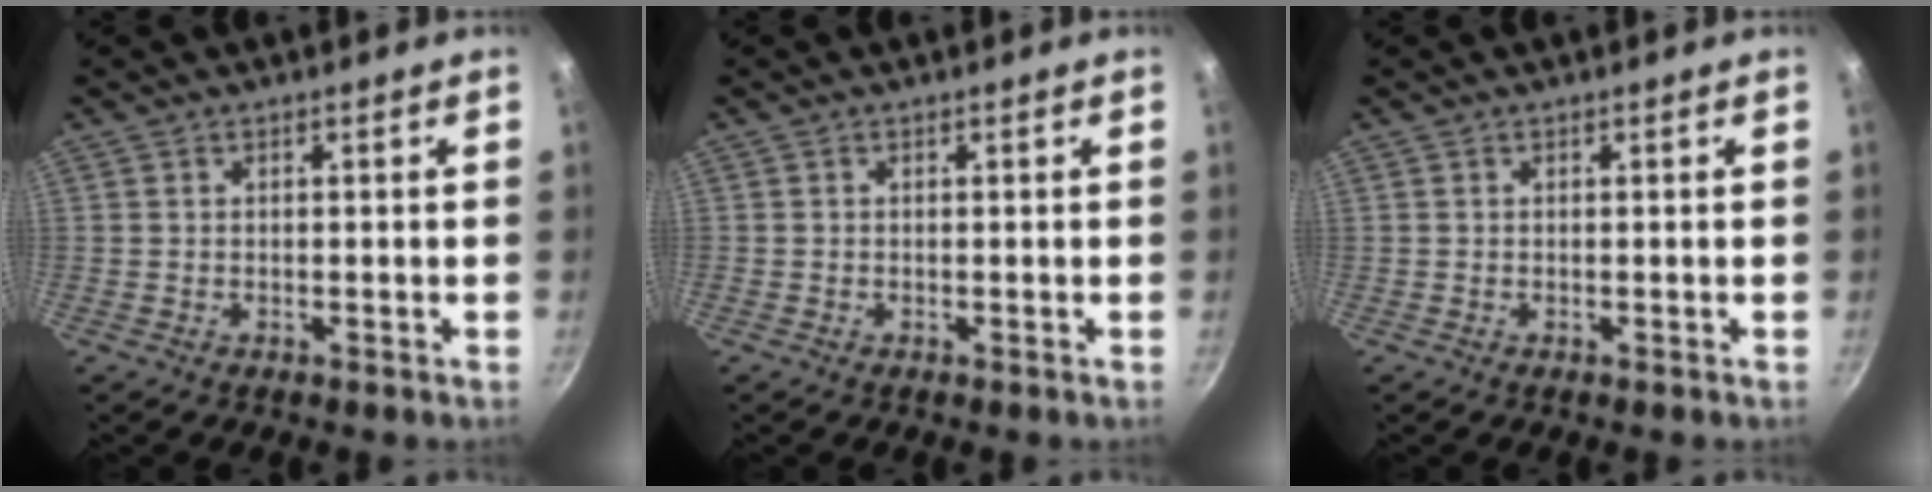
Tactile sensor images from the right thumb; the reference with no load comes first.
{"total": 0.0}
{"total": 0.0}